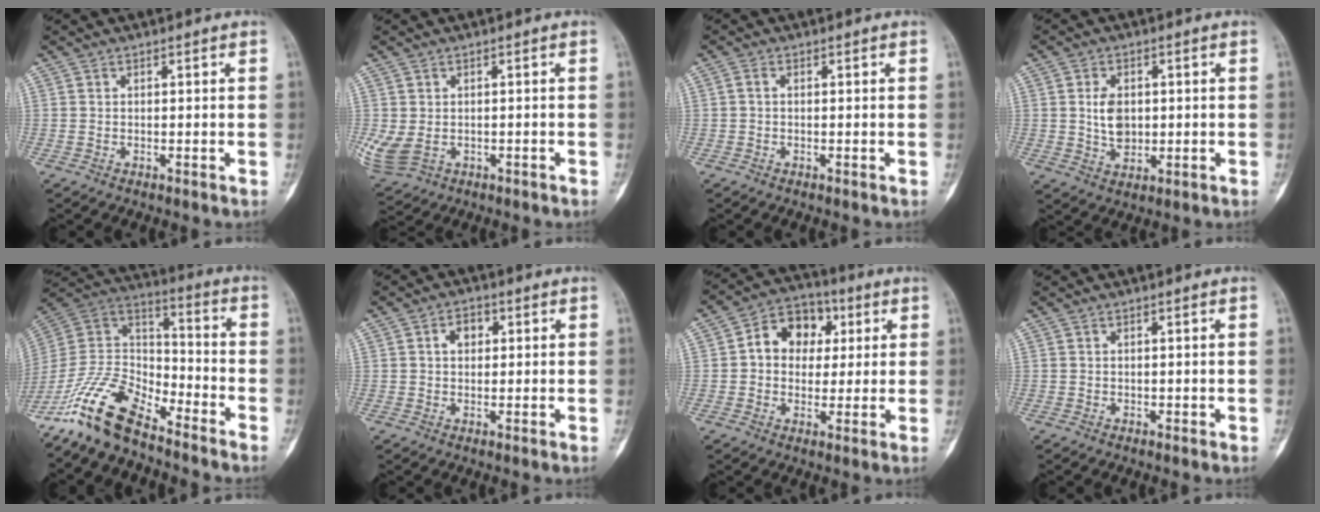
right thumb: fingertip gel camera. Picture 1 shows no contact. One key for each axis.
{"total": 6.3, "fx": -1.3, "fy": 4.5, "fz": 4.2, "tx": -0.104, "ty": 0.004, "tz": -0.007}
{"total": 0.8, "fx": 0.0, "fy": 0.5, "fz": 0.7, "tx": -0.013, "ty": 0.001, "tz": -0.005}
{"total": 5.8, "fx": 0.5, "fy": 4.1, "fz": 4.1, "tx": -0.060, "ty": -0.006, "tz": 0.012}
{"total": 15.5, "fx": -12.0, "fy": 5.9, "fz": 7.7, "tx": -0.139, "ty": 0.082, "tz": -0.238}
{"total": 3.5, "fx": 0.9, "fy": 2.6, "fz": 2.2, "tx": -0.023, "ty": 0.006, "tz": 0.012}
{"total": 10.6, "fx": 2.2, "fy": 8.6, "fz": 5.9, "tx": -0.053, "ty": 0.013, "tz": 0.025}
{"total": 0.0}